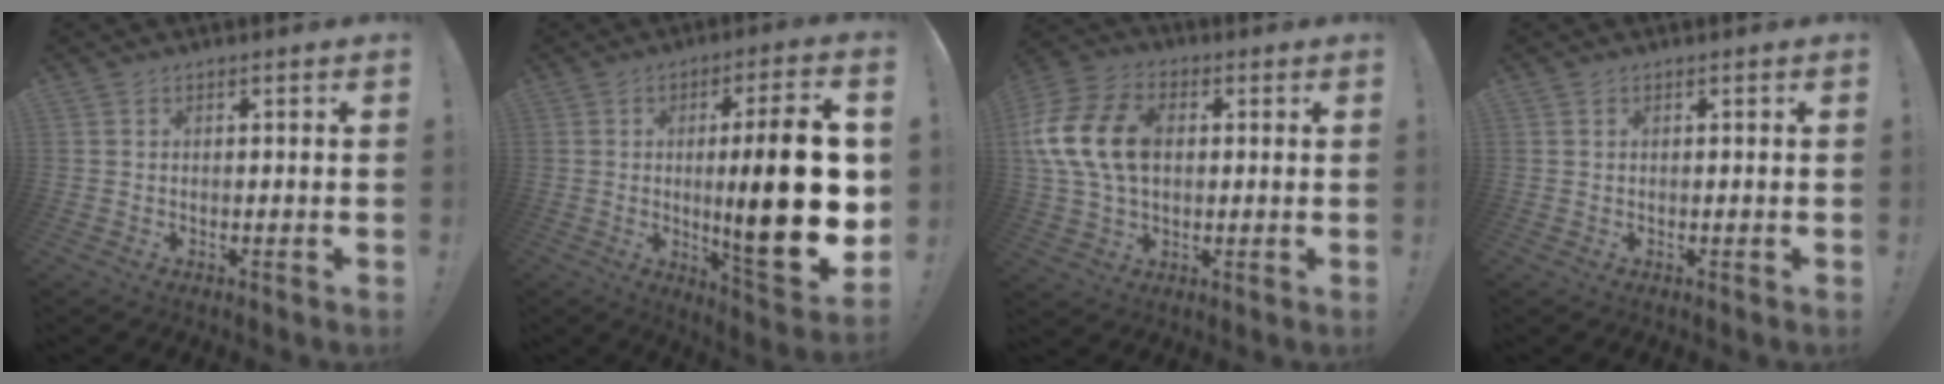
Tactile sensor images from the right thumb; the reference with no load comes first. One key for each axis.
{"total": 21.9, "fx": 0.2, "fy": 3.9, "fz": 21.5, "tx": -0.335, "ty": -0.015, "tz": 0.005}
{"total": 17.5, "fx": 2.5, "fy": 12.2, "fz": 12.3, "tx": -0.244, "ty": 0.006, "tz": 0.046}
{"total": 0.0}